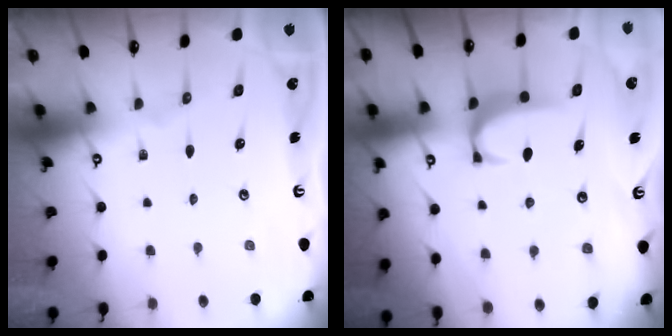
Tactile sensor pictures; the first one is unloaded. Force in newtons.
{"total": 1.7, "press": 1.6, "slide": 0.5}